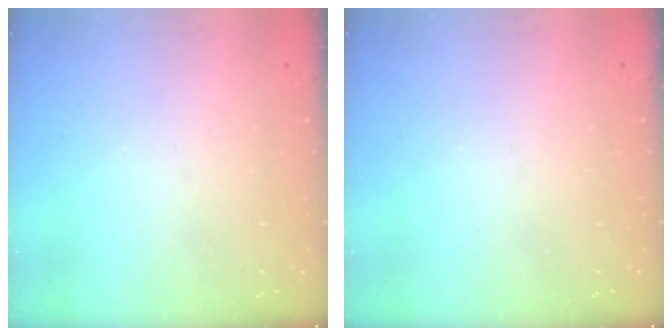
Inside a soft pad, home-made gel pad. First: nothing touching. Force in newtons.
{"total": 0.0}